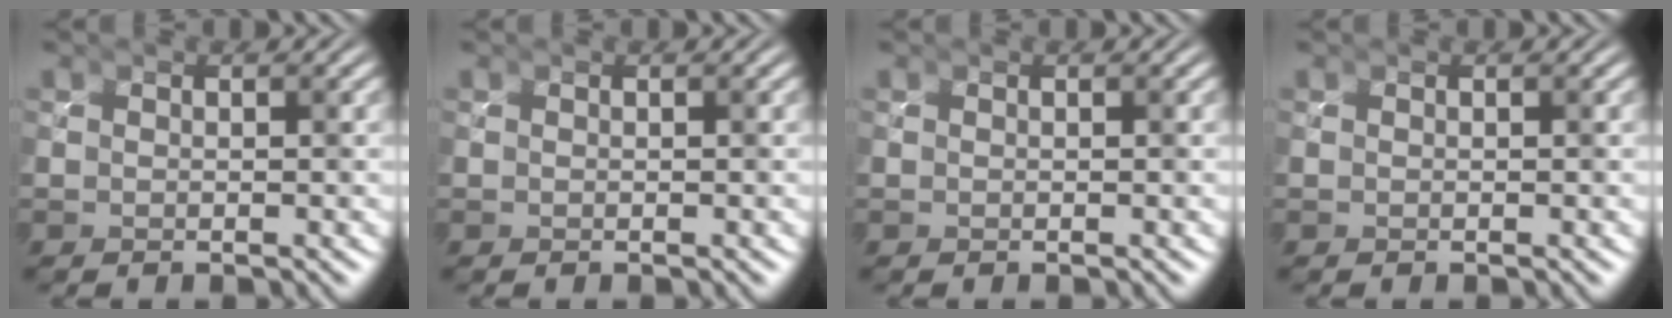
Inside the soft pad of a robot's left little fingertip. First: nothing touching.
{"total": 0.0}
{"total": 0.0}
{"total": 0.0}